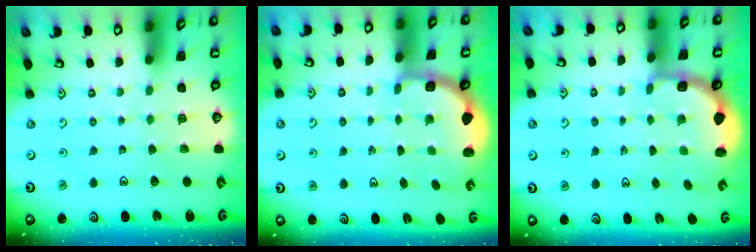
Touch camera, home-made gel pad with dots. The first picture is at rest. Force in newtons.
{"total": 3.0, "press": 2.0, "slide": 2.2}
{"total": 2.8, "press": 2.3, "slide": 1.7}